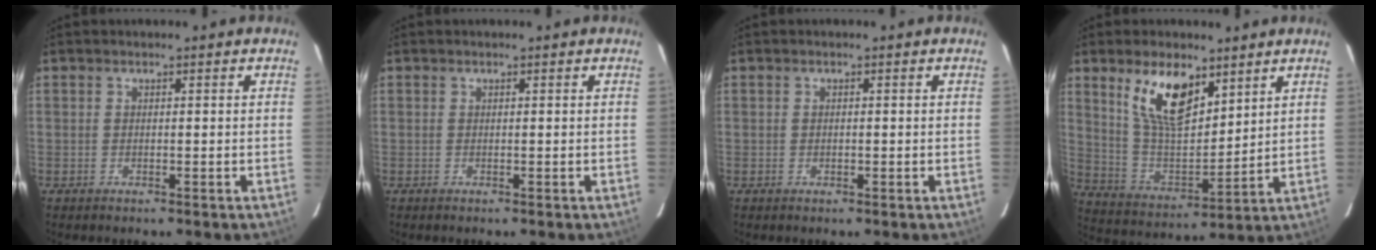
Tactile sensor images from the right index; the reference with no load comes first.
{"total": 0.0}
{"total": 0.6, "force": [-0.1, 0.5, 0.3], "torque": [-0.005, 0.001, -0.001]}
{"total": 13.5, "force": [7.7, 5.9, 9.4], "torque": [-0.177, 0.002, 0.158]}